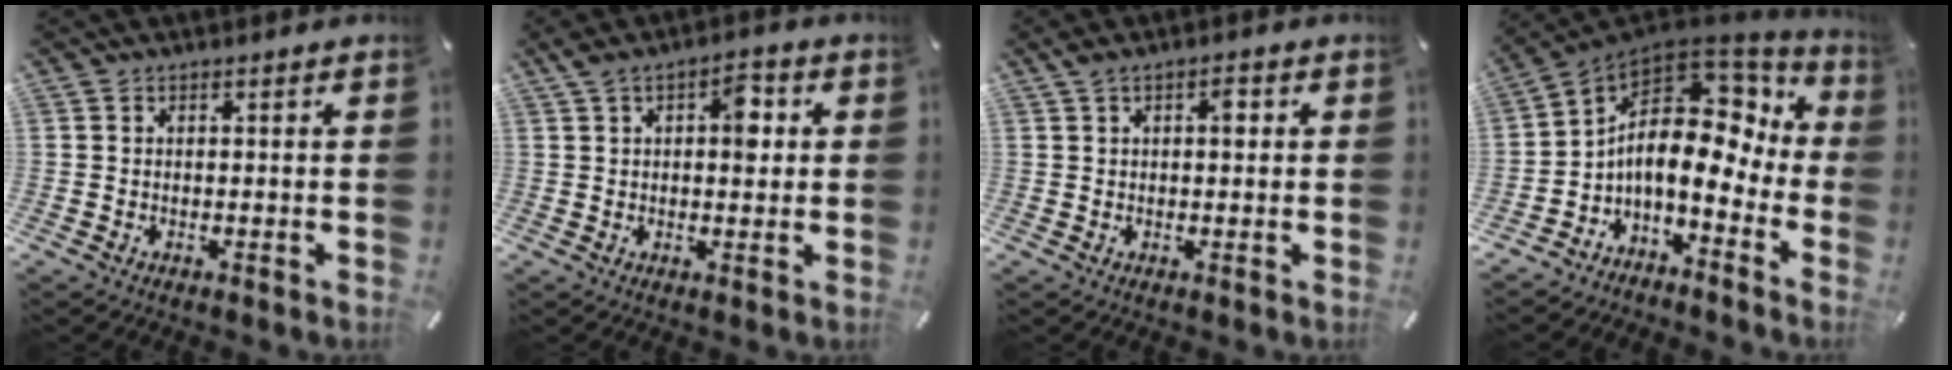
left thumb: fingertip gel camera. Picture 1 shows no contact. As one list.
[{"total": 6.8, "force": [1.7, 3.8, 5.5], "torque": [-0.070, -0.003, 0.021]}, {"total": 3.5, "force": [1.2, 1.7, 2.8], "torque": [-0.036, 0.000, 0.012]}, {"total": 12.2, "force": [0.8, 7.4, 9.6], "torque": [-0.178, -0.035, 0.010]}]